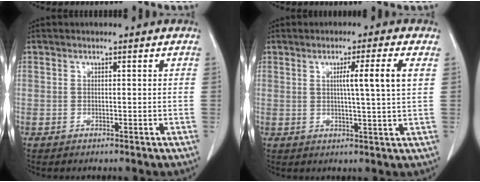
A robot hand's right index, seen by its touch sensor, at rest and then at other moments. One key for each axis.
{"total": 6.8, "fx": 1.8, "fy": -0.6, "fz": 6.5, "tx": -0.104, "ty": 0.000, "tz": 0.029}